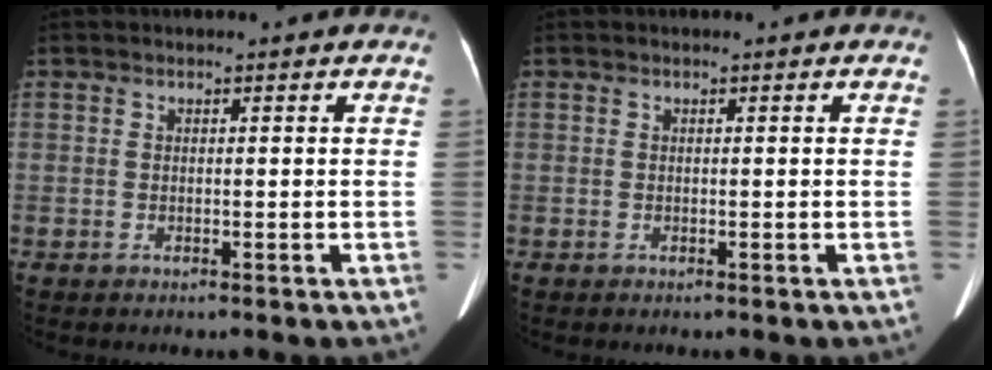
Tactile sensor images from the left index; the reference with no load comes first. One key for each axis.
{"total": 0.0}